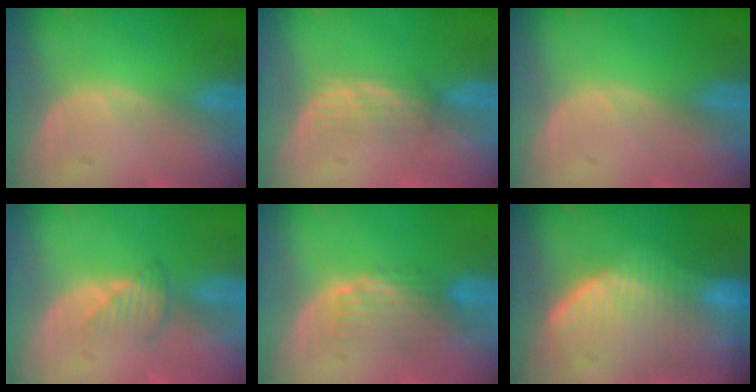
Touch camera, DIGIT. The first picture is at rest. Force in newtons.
{"total": 2.9, "press": 2.6, "slide": 1.2}
{"total": 0.0}
{"total": 2.5, "press": 2.5, "slide": 0.4}
{"total": 5.0, "press": 4.3, "slide": 2.6}
{"total": 10.5, "press": 9.1, "slide": 5.2}